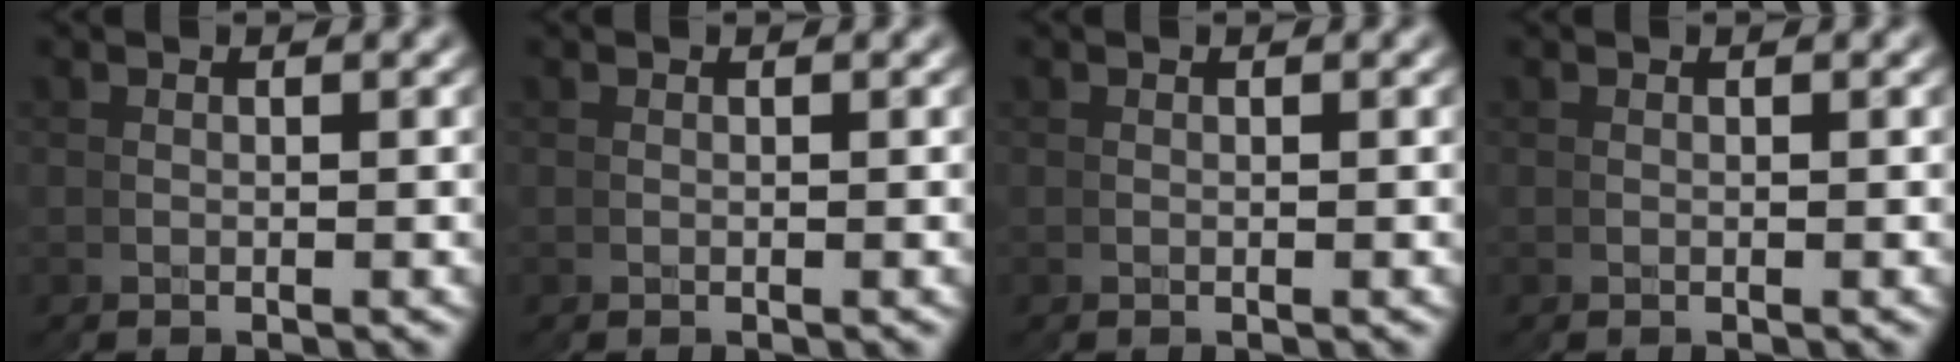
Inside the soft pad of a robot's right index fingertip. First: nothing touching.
{"total": 0.0}
{"total": 0.0}
{"total": 0.0}